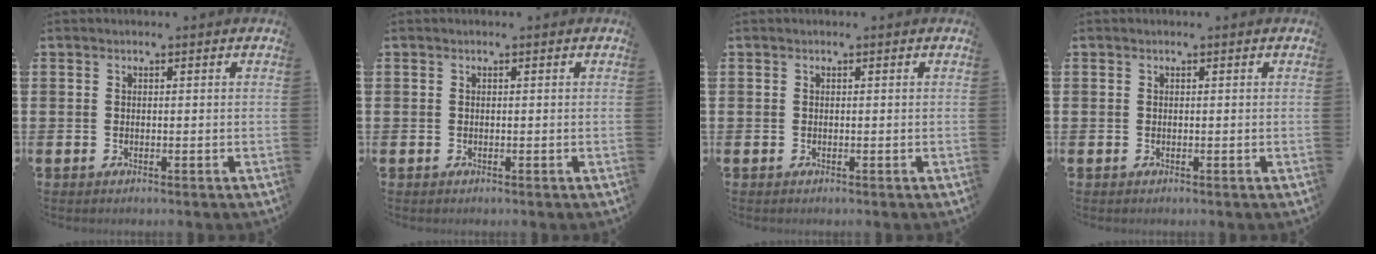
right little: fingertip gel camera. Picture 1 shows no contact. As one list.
[{"total": 0.0}, {"total": 0.0}, {"total": 0.0}]